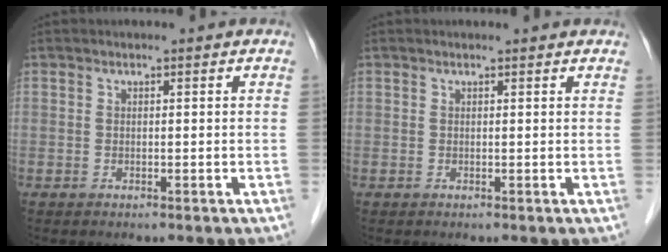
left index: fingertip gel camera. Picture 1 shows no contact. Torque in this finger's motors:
{"motor_torque": [0.02, -0.10, -0.27, -0.02]}